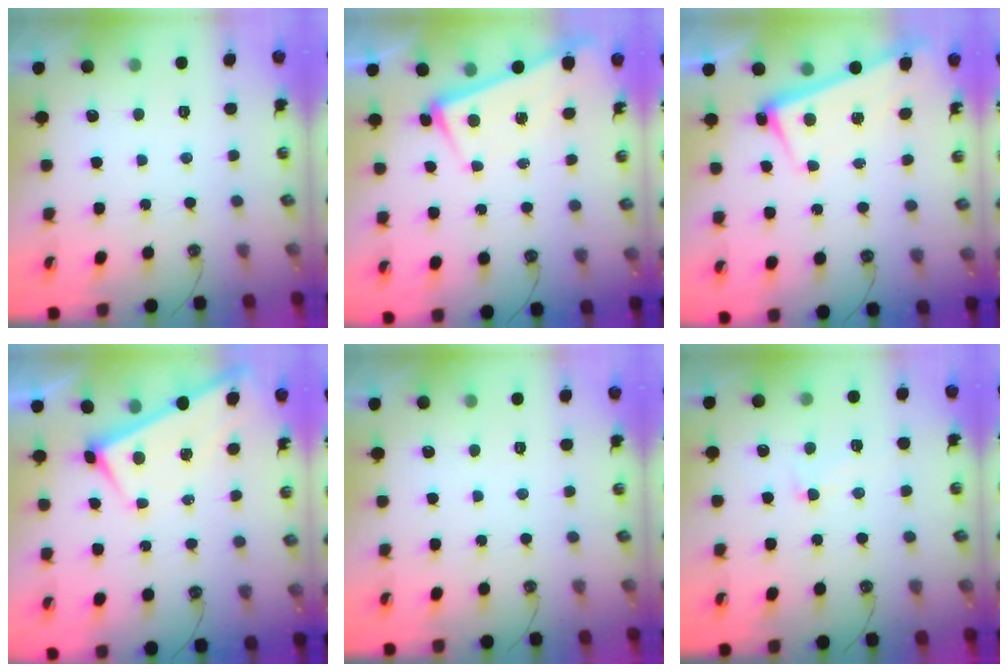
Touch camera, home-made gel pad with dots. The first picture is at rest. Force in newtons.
{"total": 1.6, "press": 1.5, "slide": 0.5}
{"total": 2.7, "press": 2.5, "slide": 1.0}
{"total": 1.4, "press": 1.3, "slide": 0.3}
{"total": 0.0}
{"total": 1.3, "press": 0.3, "slide": 1.3}